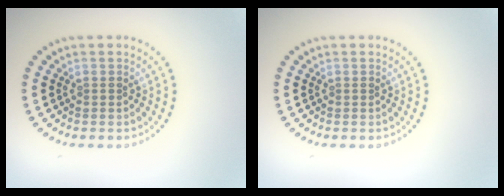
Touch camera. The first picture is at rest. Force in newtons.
{"total": 0.0}